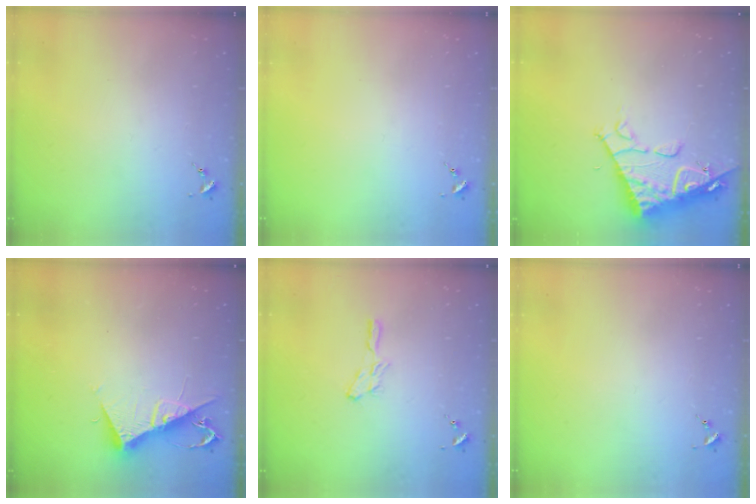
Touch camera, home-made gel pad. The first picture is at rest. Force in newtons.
{"total": 0.0}
{"total": 12.3, "press": 12.2, "slide": 1.6}
{"total": 10.3, "press": 10.3, "slide": 0.6}
{"total": 4.7, "press": 4.7, "slide": 0.7}
{"total": 0.0}